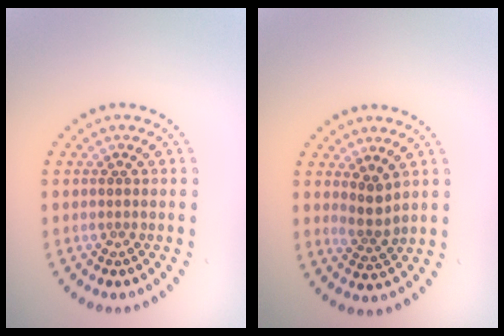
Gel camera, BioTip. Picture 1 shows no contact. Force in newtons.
{"total": 2.0, "press": 1.5, "slide": 1.4}